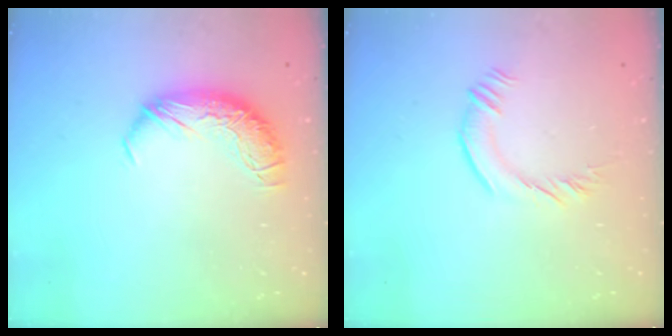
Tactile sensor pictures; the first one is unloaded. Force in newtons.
{"total": 1.7, "press": 1.4, "slide": 0.8}